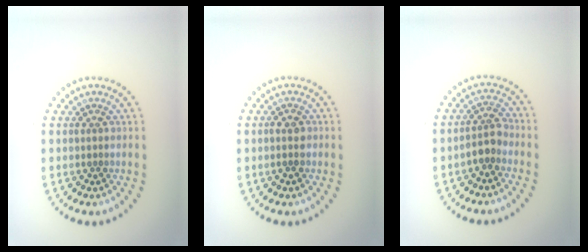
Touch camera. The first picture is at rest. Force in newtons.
{"total": 1.6, "press": 1.6, "slide": 0.4}
{"total": 2.0, "press": 1.7, "slide": 1.0}